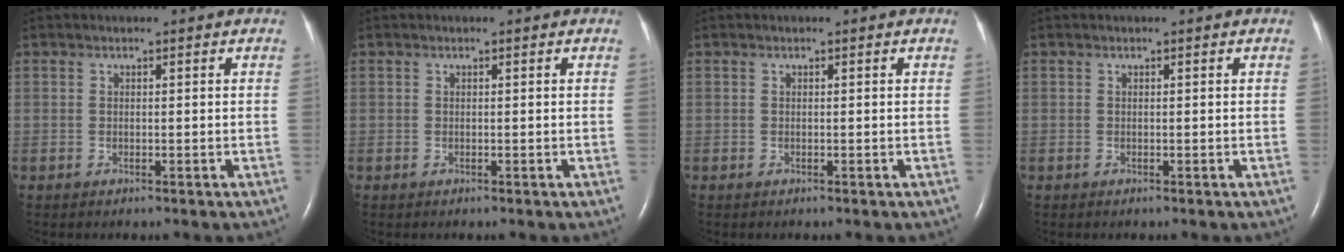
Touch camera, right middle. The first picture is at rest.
{"total": 0.0}
{"total": 0.0}
{"total": 0.0}